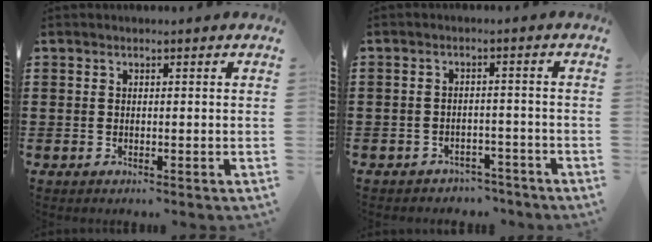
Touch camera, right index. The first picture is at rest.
{"total": 2.6, "force": [-2.5, 0.8, 0.1], "torque": [-0.007, 0.002, -0.052]}